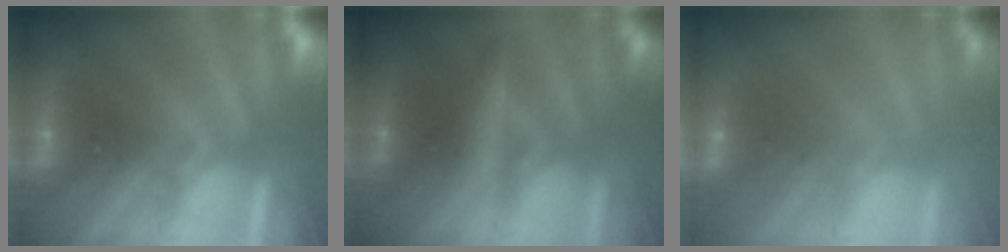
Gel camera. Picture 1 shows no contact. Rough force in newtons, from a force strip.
{"total": 2.9}
{"total": 2.4}